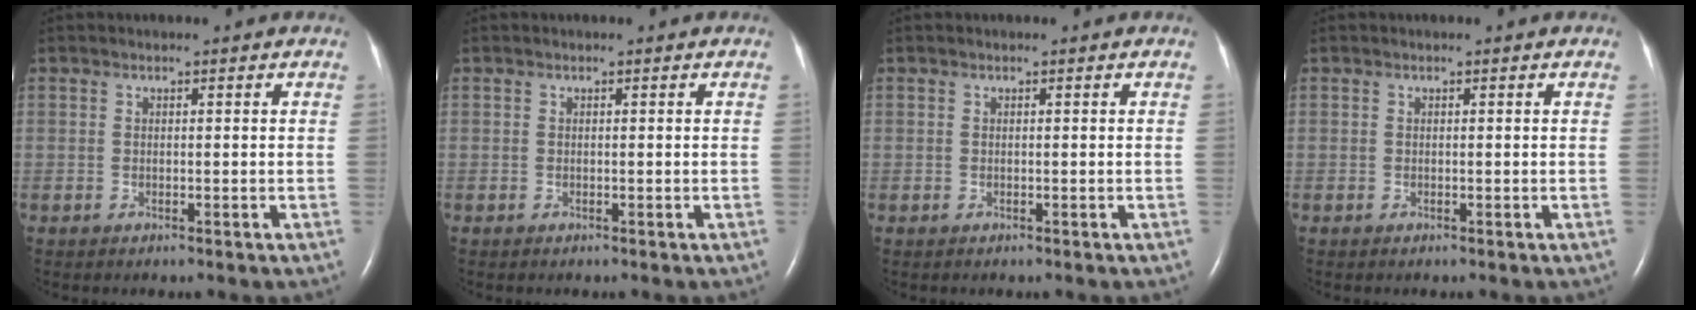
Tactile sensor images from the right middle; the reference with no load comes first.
{"total": 0.0}
{"total": 0.0}
{"total": 0.0}